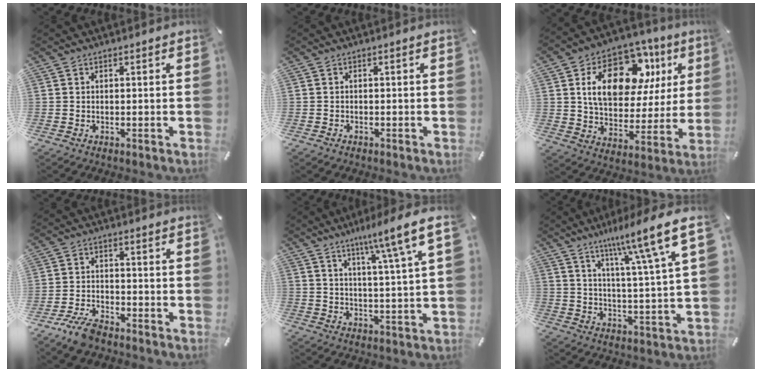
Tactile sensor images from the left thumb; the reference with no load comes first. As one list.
[{"total": 0.5, "force": [-0.4, 0.3, 0.1], "torque": [-0.001, 0.002, -0.010]}, {"total": 20.0, "force": [7.9, 12.4, 13.6], "torque": [-0.214, -0.017, 0.138]}, {"total": 6.3, "force": [-5.2, 2.1, 3.0], "torque": [-0.075, 0.018, -0.102]}, {"total": 10.6, "force": [6.4, 0.1, 8.4], "torque": [-0.135, -0.039, 0.096]}, {"total": 15.8, "force": [9.7, 1.8, 12.4], "torque": [-0.199, -0.051, 0.147]}]